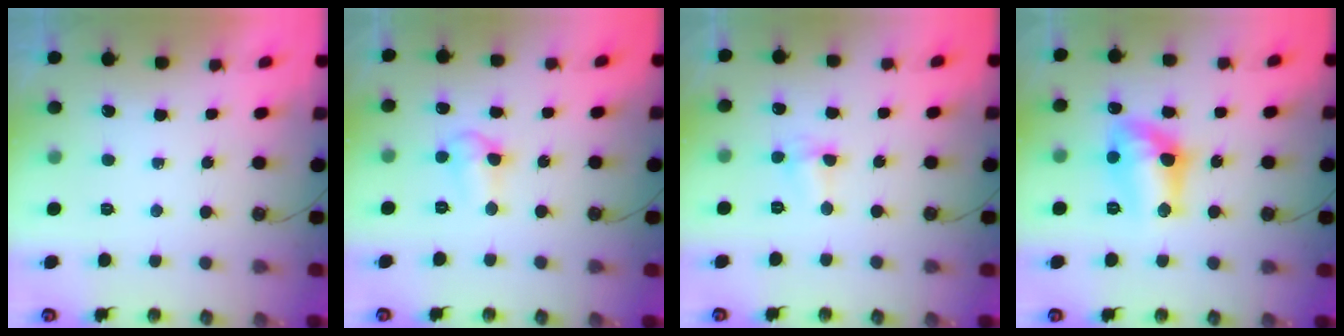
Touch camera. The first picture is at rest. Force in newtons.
{"total": 6.5, "press": 5.4, "slide": 3.7}
{"total": 2.9, "press": 2.8, "slide": 0.7}
{"total": 12.2, "press": 12.1, "slide": 0.9}